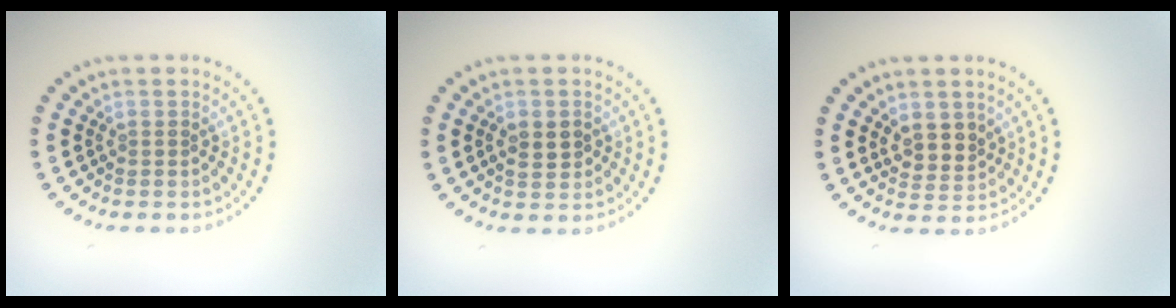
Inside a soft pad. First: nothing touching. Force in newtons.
{"total": 2.3, "press": 2.3, "slide": 0.2}
{"total": 2.3, "press": 2.2, "slide": 0.9}